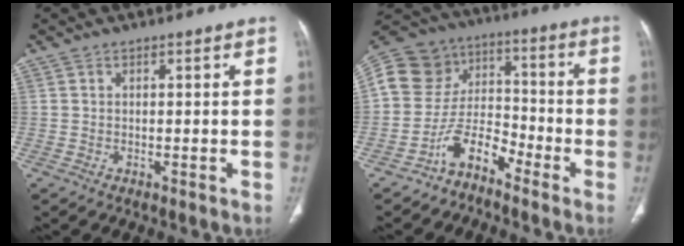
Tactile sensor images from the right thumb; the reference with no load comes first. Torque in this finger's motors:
{"motor_torque": [1.57, 1.78, 1.10, -1.25, 0.10]}